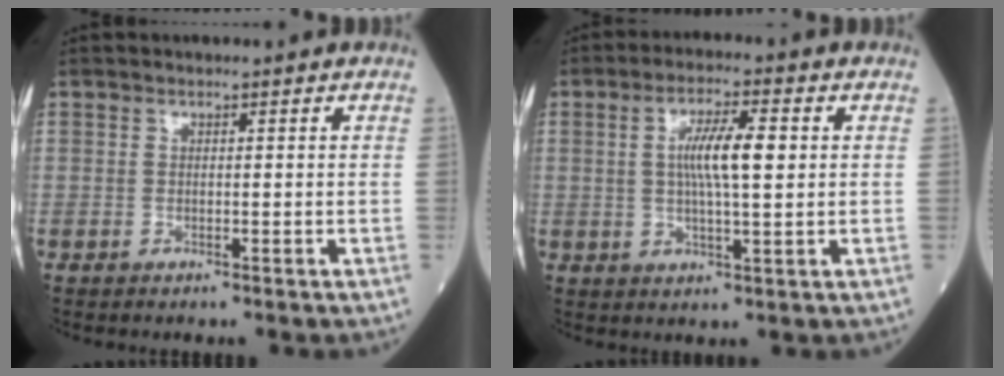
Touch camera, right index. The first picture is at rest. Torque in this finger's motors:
{"motor_torque": [0.35, -0.04, 0.15, 0.09]}